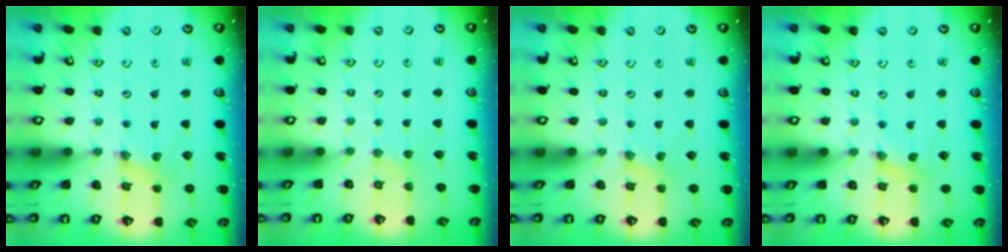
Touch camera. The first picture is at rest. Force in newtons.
{"total": 1.6, "press": 1.6, "slide": 0.3}
{"total": 0.0}
{"total": 0.9, "press": 0.8, "slide": 0.3}